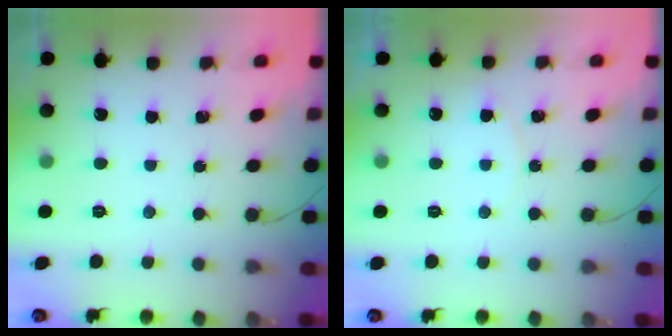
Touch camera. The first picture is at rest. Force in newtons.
{"total": 2.7, "press": 2.7, "slide": 0.3}